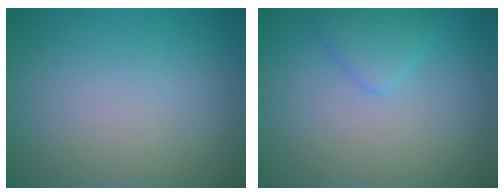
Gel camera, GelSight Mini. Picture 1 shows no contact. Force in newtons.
{"total": 2.1, "press": 2.1, "slide": 0.2}